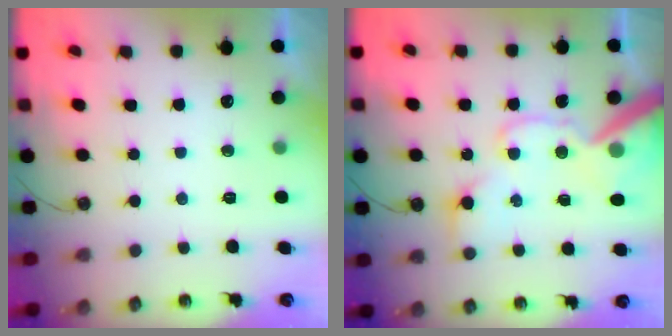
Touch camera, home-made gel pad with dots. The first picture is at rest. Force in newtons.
{"total": 18.7, "press": 18.5, "slide": 3.1}